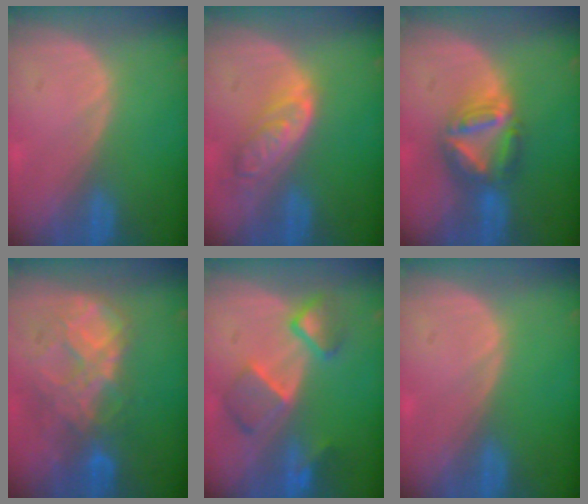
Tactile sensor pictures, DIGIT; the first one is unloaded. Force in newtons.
{"total": 6.2, "press": 5.6, "slide": 2.7}
{"total": 7.8, "press": 6.7, "slide": 4.0}
{"total": 8.8, "press": 7.6, "slide": 4.5}
{"total": 6.9, "press": 6.7, "slide": 1.6}
{"total": 0.0}